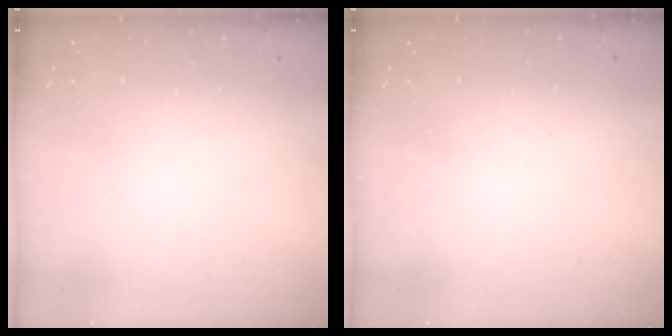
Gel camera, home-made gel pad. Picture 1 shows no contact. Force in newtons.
{"total": 0.0}